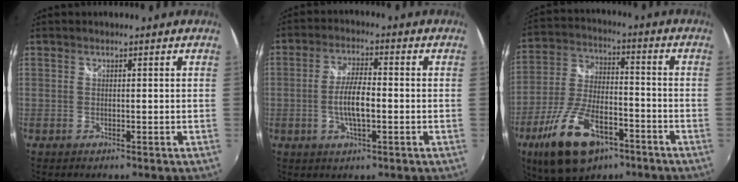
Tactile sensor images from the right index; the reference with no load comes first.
{"total": 6.7, "force": [-1.4, 1.9, 6.2], "torque": [-0.120, 0.000, -0.025]}
{"total": 17.6, "force": [-9.9, 8.1, 12.2], "torque": [-0.253, -0.021, -0.173]}